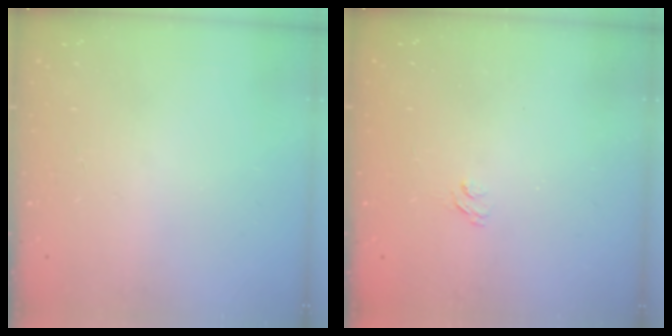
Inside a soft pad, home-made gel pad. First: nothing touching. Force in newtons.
{"total": 2.1, "press": 1.6, "slide": 1.2}